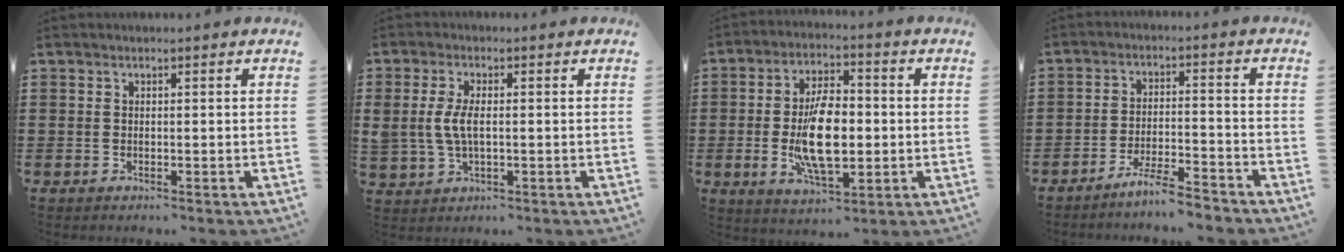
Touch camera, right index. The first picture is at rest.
{"total": 4.7, "force": [0.2, 2.2, 4.1], "torque": [-0.104, -0.001, -0.005]}
{"total": 11.7, "force": [-1.1, 5.4, 10.2], "torque": [-0.200, -0.008, -0.026]}
{"total": 5.4, "force": [-4.9, -0.1, 2.3], "torque": [-0.045, -0.007, -0.092]}